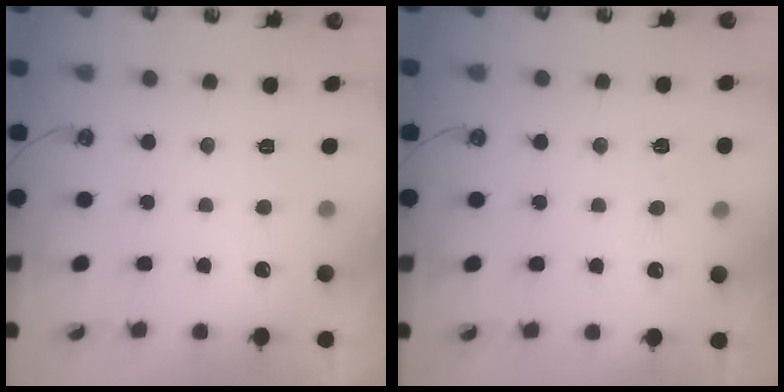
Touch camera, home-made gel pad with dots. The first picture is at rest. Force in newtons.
{"total": 6.6, "press": 6.6, "slide": 0.5}